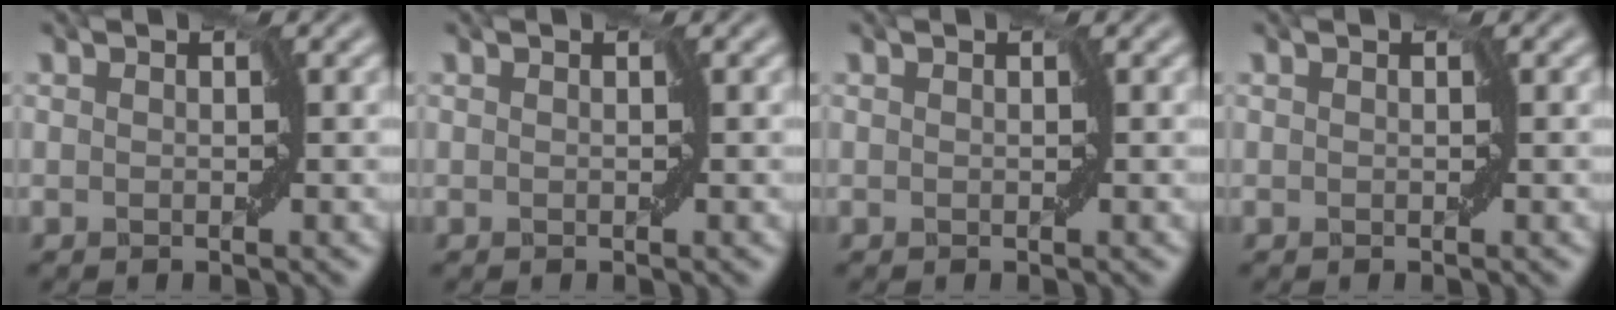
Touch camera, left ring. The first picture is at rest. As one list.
[{"total": 0.0}, {"total": 0.0}, {"total": 0.0}]